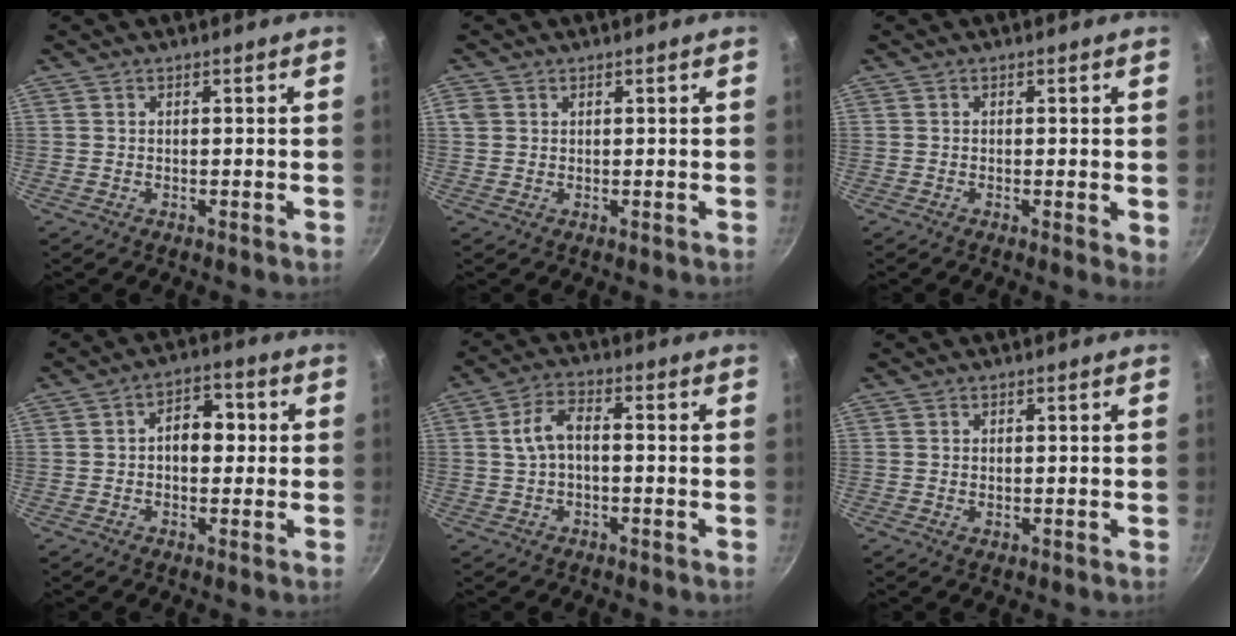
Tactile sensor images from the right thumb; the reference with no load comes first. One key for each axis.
{"total": 2.1, "fx": 0.7, "fy": 1.7, "fz": 0.9, "tx": -0.018, "ty": 0.003, "tz": 0.018}
{"total": 2.6, "fx": -0.2, "fy": 0.6, "fz": 2.5, "tx": -0.039, "ty": -0.010, "tz": -0.008}
{"total": 6.6, "fx": 0.3, "fy": 4.3, "fz": 5.0, "tx": -0.048, "ty": 0.018, "tz": -0.004}
{"total": 6.0, "fx": 0.1, "fy": 3.2, "fz": 5.1, "tx": -0.100, "ty": 0.022, "tz": -0.004}
{"total": 0.8, "fx": -0.1, "fy": 0.5, "fz": 0.6, "tx": -0.013, "ty": -0.001, "tz": 0.001}